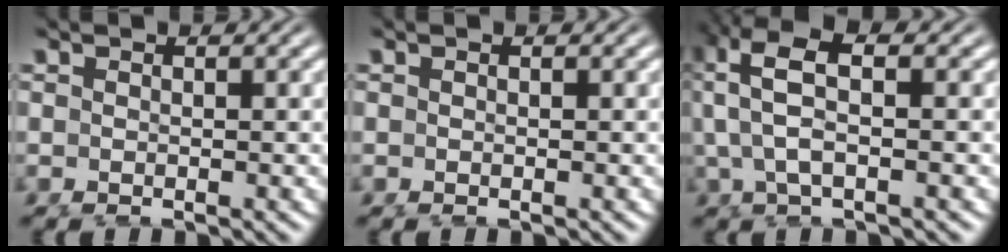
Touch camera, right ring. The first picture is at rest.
{"total": 0.0}
{"total": 8.2, "force": [2.6, 4.9, 6.1], "torque": [-0.131, 0.017, 0.029]}